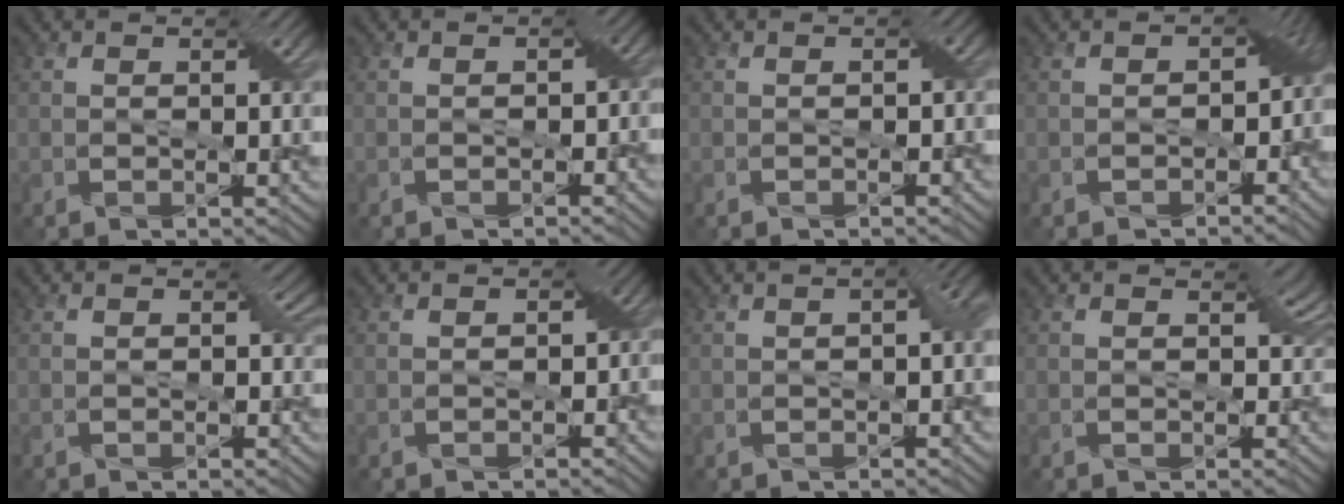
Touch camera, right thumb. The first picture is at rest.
{"total": 1.5, "force": [-0.6, 1.1, 0.7], "torque": [0.002, 0.001, -0.009]}
{"total": 0.5, "force": [-0.4, 0.3, 0.1], "torque": [0.003, 0.001, -0.004]}
{"total": 4.8, "force": [-2.0, 3.3, 2.8], "torque": [-0.021, -0.015, -0.035]}
{"total": 1.5, "force": [-0.3, 1.2, 0.7], "torque": [0.005, 0.000, -0.009]}
{"total": 2.5, "force": [-0.9, 1.9, 1.4], "torque": [-0.005, -0.002, -0.014]}
{"total": 4.1, "force": [-1.0, 2.2, 3.3], "torque": [-0.042, -0.007, -0.014]}
{"total": 1.4, "force": [-0.3, 1.1, 0.8], "torque": [-0.007, 0.002, -0.012]}